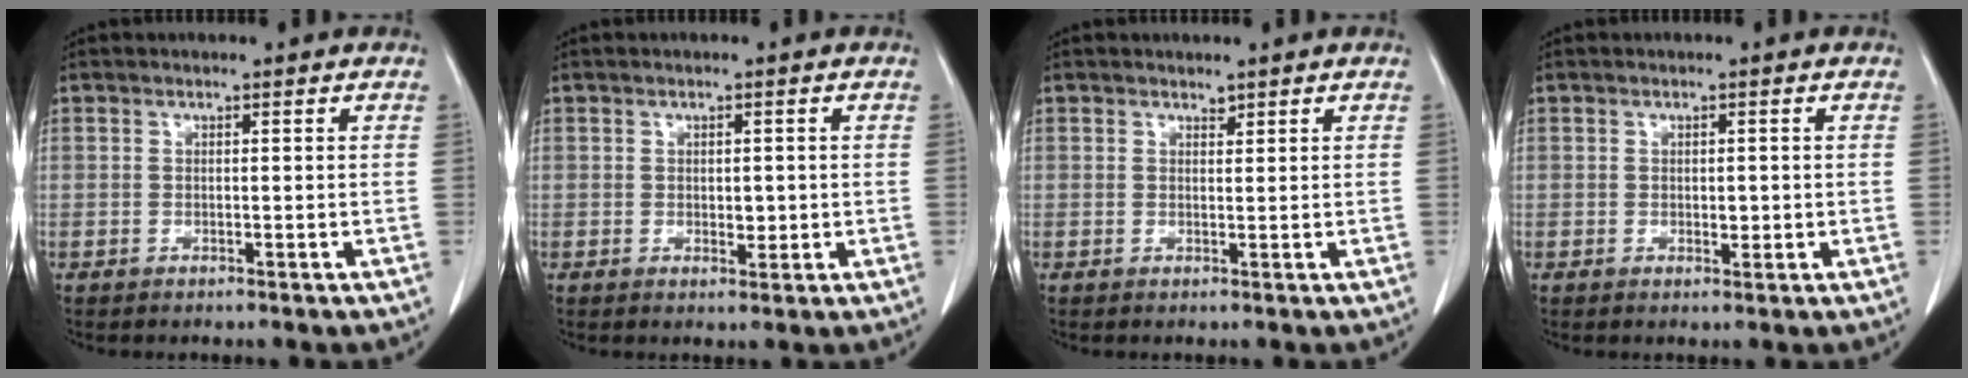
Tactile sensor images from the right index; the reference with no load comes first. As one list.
[{"total": 2.0, "force": [0.1, 1.2, 1.7], "torque": [-0.021, -0.001, 0.009]}, {"total": 0.7, "force": [0.7, 0.2, 0.1], "torque": [-0.004, -0.006, 0.010]}, {"total": 1.5, "force": [0.1, 0.8, 1.3], "torque": [-0.016, 0.001, 0.007]}]